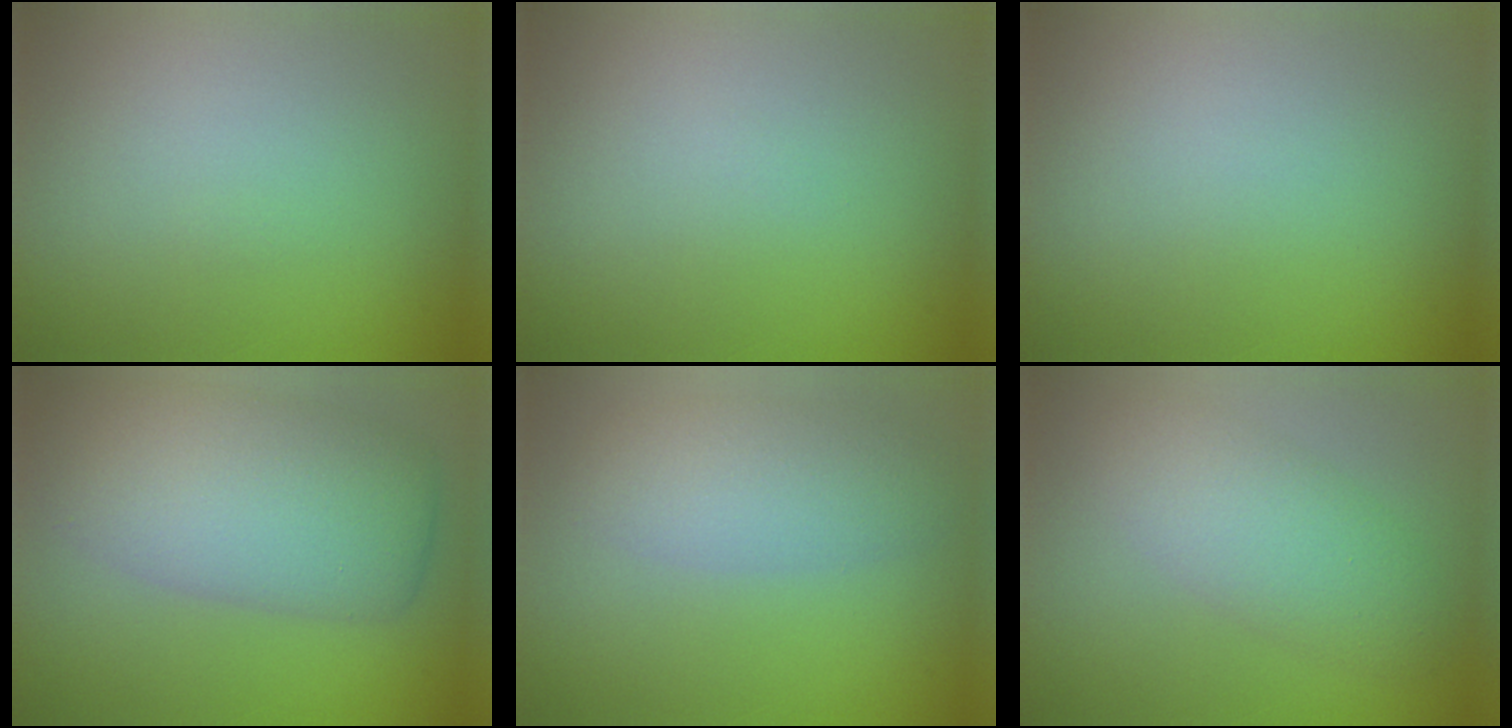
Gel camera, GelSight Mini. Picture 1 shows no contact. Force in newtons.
{"total": 0.0}
{"total": 0.0}
{"total": 8.2, "press": 8.2, "slide": 0.3}
{"total": 3.7, "press": 3.7, "slide": 0.2}
{"total": 4.3, "press": 4.3, "slide": 0.0}